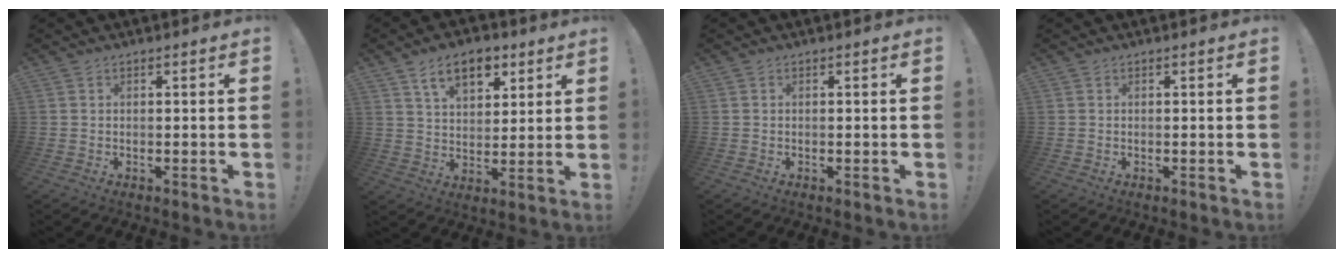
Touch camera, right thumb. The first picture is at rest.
{"total": 12.1, "force": [6.6, 7.1, 7.3], "torque": [-0.102, -0.021, 0.120]}
{"total": 0.0}
{"total": 0.0}